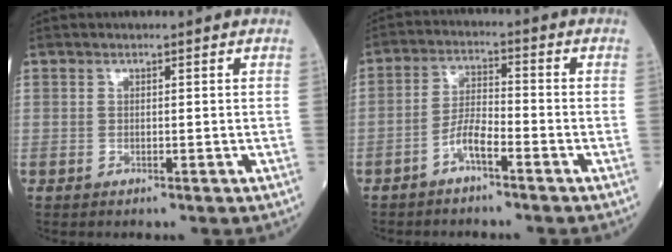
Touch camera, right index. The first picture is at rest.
{"total": 4.5, "force": [-2.8, 0.9, 3.5], "torque": [-0.066, 0.012, -0.054]}